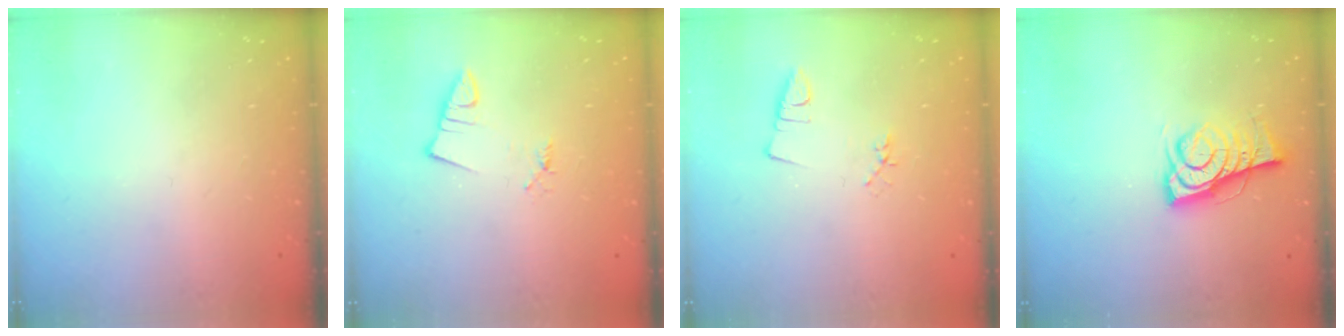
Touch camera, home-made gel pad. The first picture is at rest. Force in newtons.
{"total": 1.0, "press": 1.0, "slide": 0.0}
{"total": 2.2, "press": 1.7, "slide": 1.4}
{"total": 7.7, "press": 7.6, "slide": 0.8}